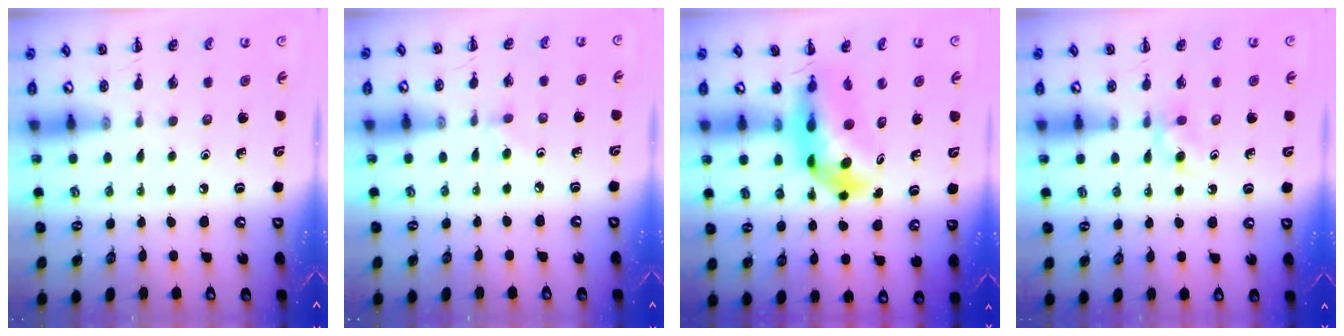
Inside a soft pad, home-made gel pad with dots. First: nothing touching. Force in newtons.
{"total": 2.0, "press": 1.8, "slide": 0.8}
{"total": 7.7, "press": 7.4, "slide": 2.2}
{"total": 3.1, "press": 2.8, "slide": 1.3}